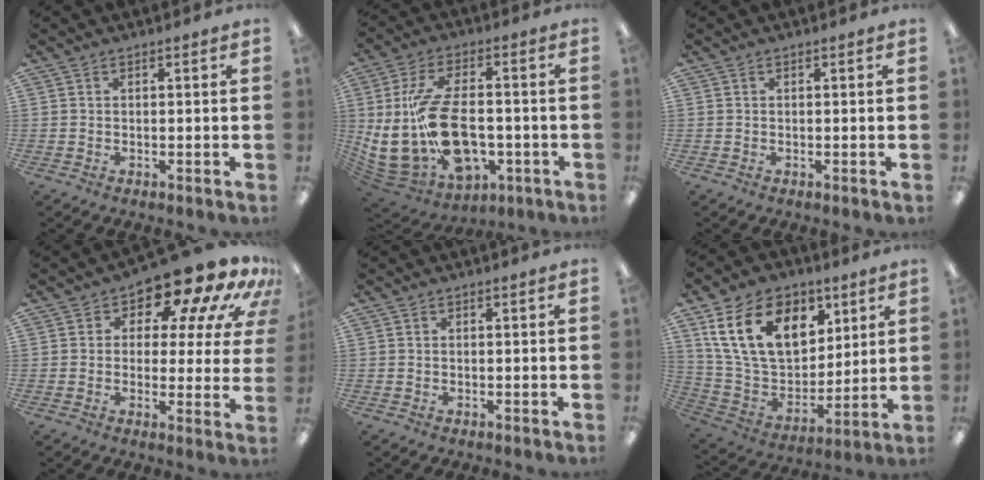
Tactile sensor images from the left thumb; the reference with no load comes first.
{"total": 22.1, "force": [-2.4, 12.9, 17.8], "torque": [-0.364, -0.002, -0.028]}
{"total": 0.0}
{"total": 13.2, "force": [9.4, 5.4, 7.6], "torque": [-0.120, -0.069, 0.157]}
{"total": 0.0}
{"total": 20.7, "force": [9.3, 13.6, 12.5], "torque": [-0.241, -0.013, 0.171]}